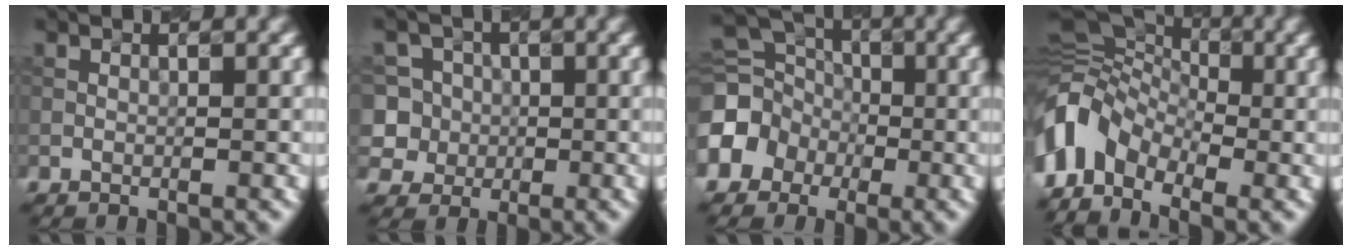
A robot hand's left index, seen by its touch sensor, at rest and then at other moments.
{"total": 6.9, "force": [0.7, 6.6, 2.1], "torque": [-0.040, 0.035, -0.002]}
{"total": 7.3, "force": [-1.9, 6.3, 3.1], "torque": [-0.047, 0.001, -0.058]}
{"total": 7.1, "force": [-3.1, 4.8, 4.2], "torque": [-0.077, 0.011, -0.081]}